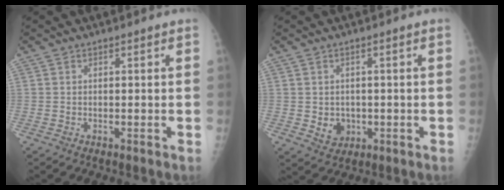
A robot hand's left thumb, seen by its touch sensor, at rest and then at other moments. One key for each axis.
{"total": 4.1, "fx": -0.6, "fy": 3.5, "fz": 2.0, "tx": -0.013, "ty": 0.001, "tz": 0.002}